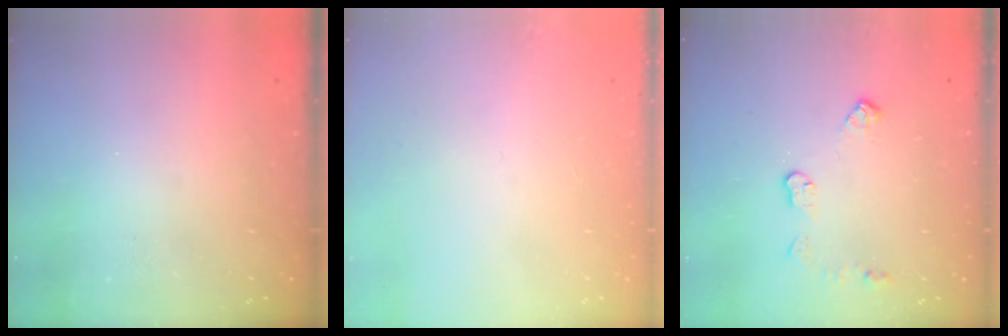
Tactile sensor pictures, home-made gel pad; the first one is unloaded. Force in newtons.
{"total": 0.0}
{"total": 6.4, "press": 6.4, "slide": 0.2}